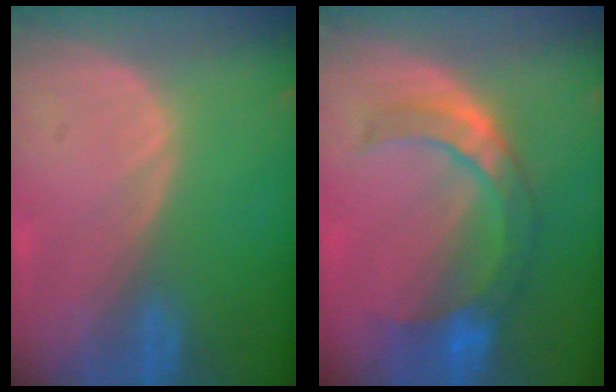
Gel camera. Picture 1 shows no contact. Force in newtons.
{"total": 7.6, "press": 7.3, "slide": 2.2}